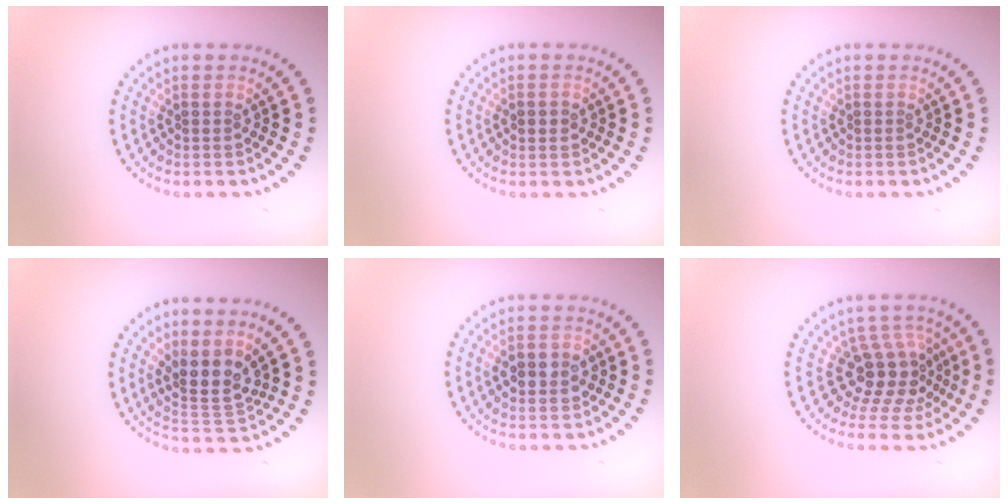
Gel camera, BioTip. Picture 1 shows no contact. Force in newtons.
{"total": 1.5, "press": 1.4, "slide": 0.2}
{"total": 0.0}
{"total": 3.4, "press": 2.7, "slide": 2.2}
{"total": 3.4, "press": 3.4, "slide": 0.4}
{"total": 4.3, "press": 3.2, "slide": 2.9}